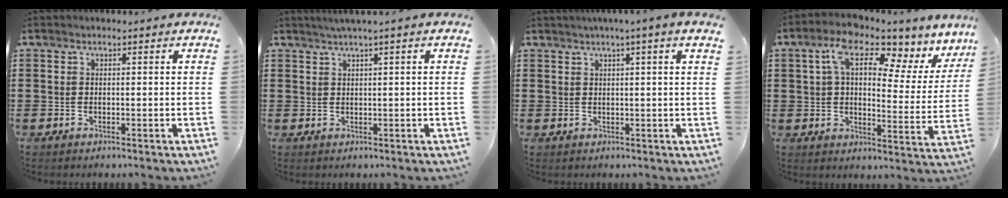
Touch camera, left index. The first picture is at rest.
{"total": 1.3, "force": [0.7, -0.3, 1.1], "torque": [-0.019, 0.000, 0.012]}
{"total": 1.5, "force": [0.9, -0.4, 1.1], "torque": [-0.021, -0.002, 0.016]}
{"total": 9.3, "force": [6.4, 2.6, 6.2], "torque": [-0.123, -0.032, 0.103]}